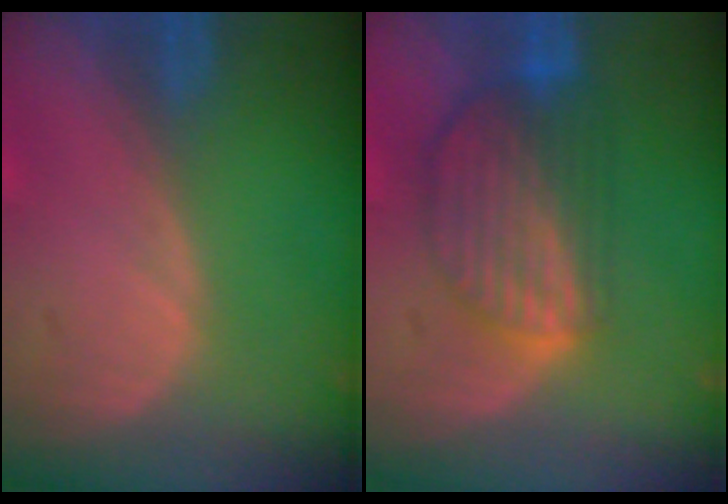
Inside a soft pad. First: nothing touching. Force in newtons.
{"total": 8.1, "press": 7.3, "slide": 3.6}